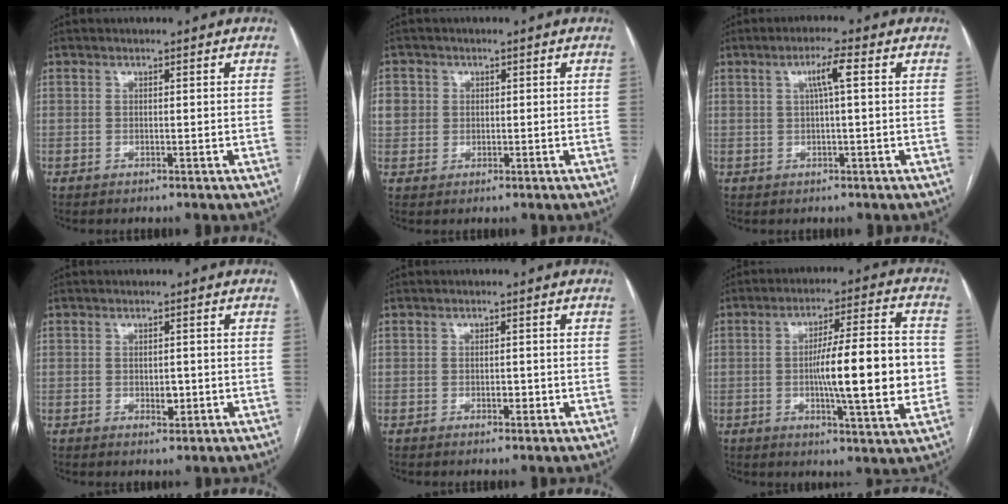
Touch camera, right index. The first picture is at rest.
{"total": 5.0, "force": [0.8, 4.8, 1.0], "torque": [-0.023, 0.013, 0.019]}
{"total": 3.7, "force": [0.9, -0.1, 3.5], "torque": [-0.063, 0.007, 0.016]}
{"total": 2.0, "force": [-0.4, 1.1, 1.6], "torque": [-0.026, -0.001, -0.002]}
{"total": 1.4, "force": [-0.4, 0.9, 1.0], "torque": [-0.010, 0.002, -0.004]}
{"total": 15.1, "force": [-1.3, 1.6, 14.9], "torque": [-0.230, 0.007, -0.021]}